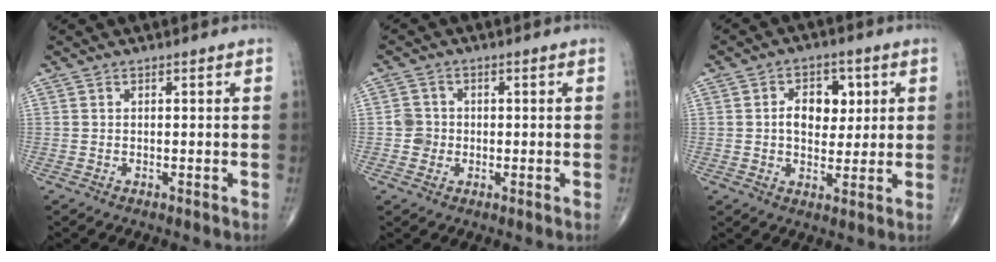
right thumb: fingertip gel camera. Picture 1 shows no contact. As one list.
[{"total": 2.9, "force": [-0.4, 2.9, 0.6], "torque": [0.009, 0.008, -0.010]}, {"total": 8.0, "force": [1.5, 5.5, 5.6], "torque": [-0.045, -0.002, 0.023]}]